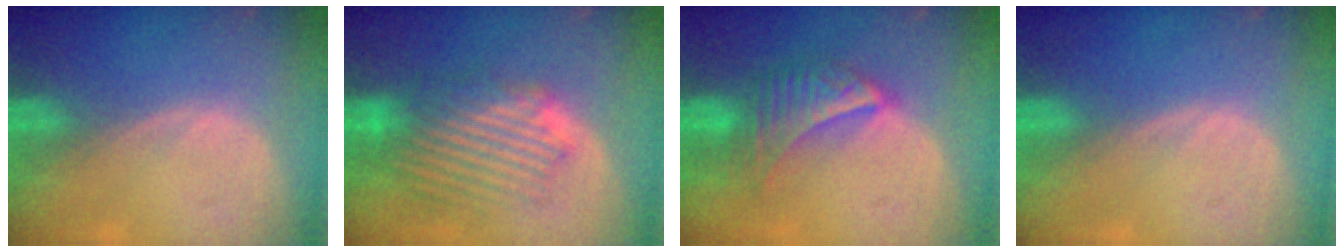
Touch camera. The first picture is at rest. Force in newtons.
{"total": 8.8, "press": 8.3, "slide": 2.8}
{"total": 7.4, "press": 6.5, "slide": 3.6}
{"total": 0.0}